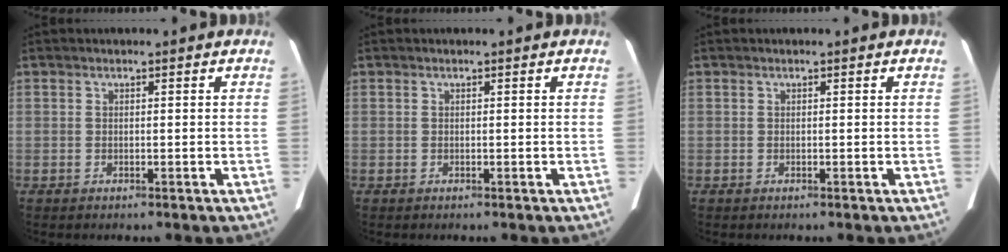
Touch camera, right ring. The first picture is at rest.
{"total": 0.0}
{"total": 0.0}